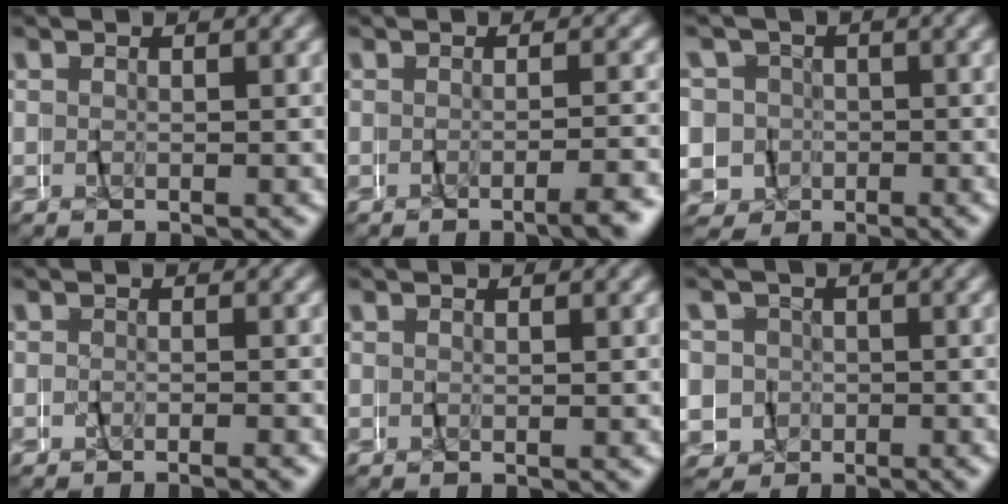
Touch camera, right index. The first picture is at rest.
{"total": 2.3, "force": [-2.1, -0.6, 0.6], "torque": [-0.006, 0.005, -0.038]}
{"total": 9.4, "force": [-1.6, 9.0, 2.0], "torque": [-0.072, -0.036, -0.026]}
{"total": 1.4, "force": [-1.2, -0.6, -0.3], "torque": [0.005, 0.002, -0.026]}
{"total": 0.0}
{"total": 7.0, "force": [-0.7, 6.8, 1.4], "torque": [-0.054, -0.019, -0.014]}